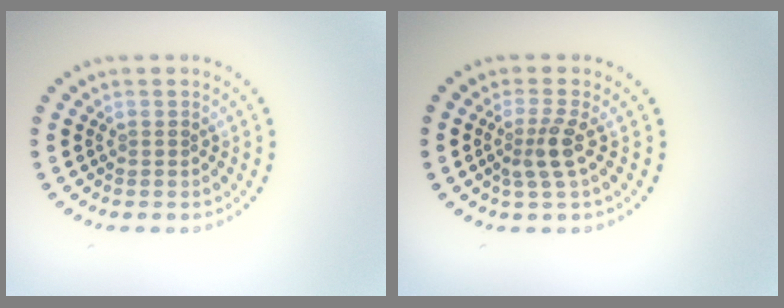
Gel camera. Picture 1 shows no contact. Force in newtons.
{"total": 2.3, "press": 1.8, "slide": 1.4}